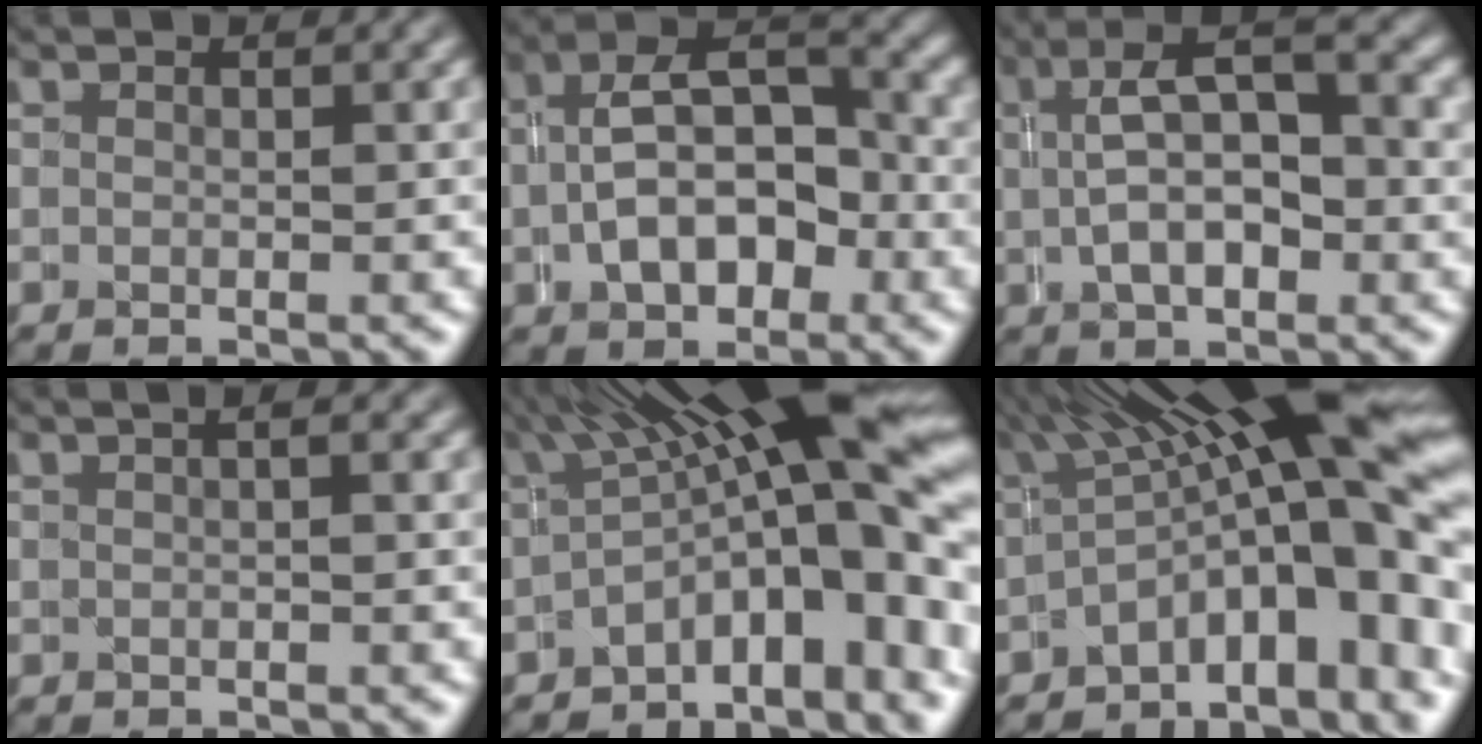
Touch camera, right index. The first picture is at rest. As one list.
[{"total": 6.7, "force": [-0.3, 3.8, 5.5], "torque": [-0.080, 0.004, -0.003]}, {"total": 6.1, "force": [0.9, 2.3, 5.6], "torque": [-0.083, 0.019, 0.010]}, {"total": 1.1, "force": [0.2, 0.6, 0.8], "torque": [-0.012, 0.015, -0.003]}, {"total": 12.2, "force": [1.3, 3.8, 11.5], "torque": [-0.151, 0.006, 0.018]}, {"total": 13.4, "force": [1.0, 4.8, 12.5], "torque": [-0.169, 0.006, 0.014]}]